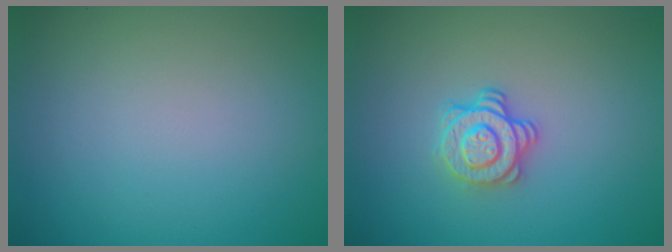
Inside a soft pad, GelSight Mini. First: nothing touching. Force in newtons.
{"total": 2.9, "press": 2.5, "slide": 1.4}